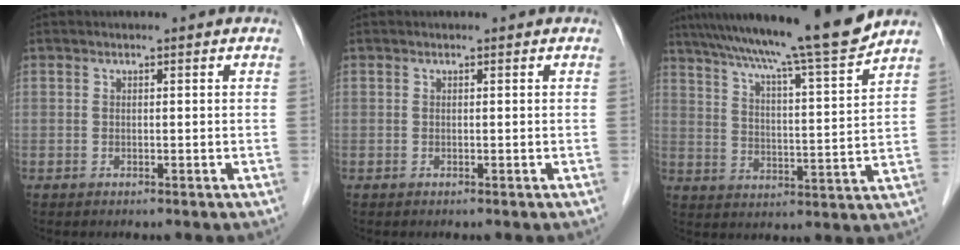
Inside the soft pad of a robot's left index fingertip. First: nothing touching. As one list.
[{"total": 0.0}, {"total": 17.1, "force": [14.6, -1.4, 8.8], "torque": [-0.144, -0.008, 0.219]}]